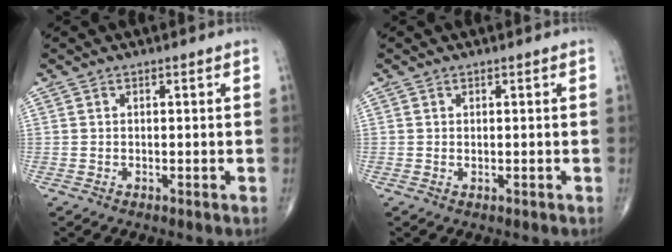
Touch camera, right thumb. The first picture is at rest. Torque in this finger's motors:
{"motor_torque": [2.06, 2.06, -0.25, -0.32, 0.02]}